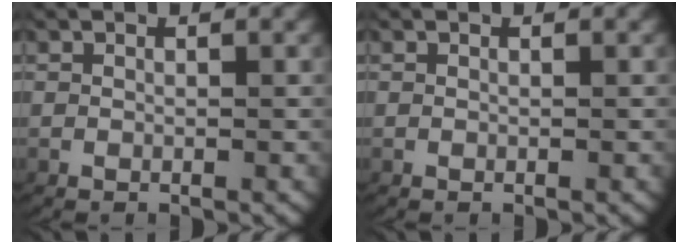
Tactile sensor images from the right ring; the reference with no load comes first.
{"total": 0.0}